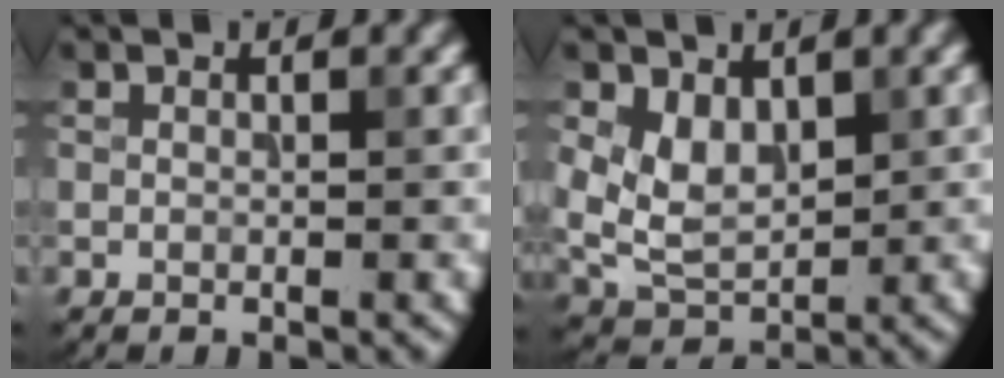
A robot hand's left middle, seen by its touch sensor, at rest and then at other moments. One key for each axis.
{"total": 4.2, "fx": 1.0, "fy": 2.8, "fz": 2.9, "tx": -0.064, "ty": -0.007, "tz": 0.024}